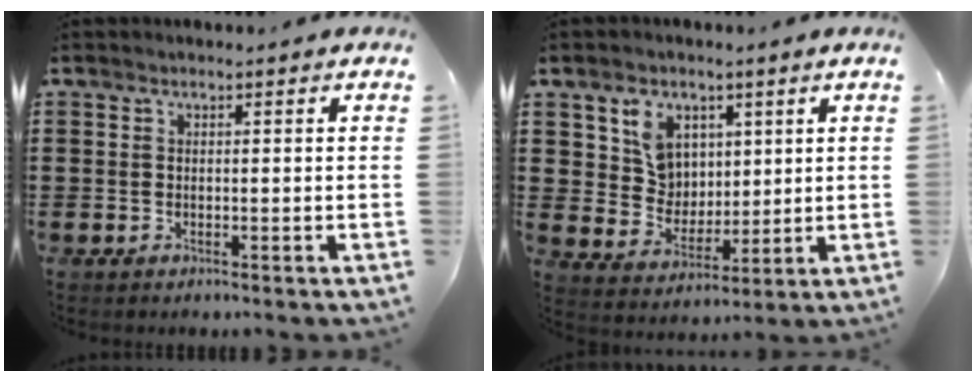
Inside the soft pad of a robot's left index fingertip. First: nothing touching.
{"total": 7.1, "force": [3.3, 5.7, 2.7], "torque": [-0.064, 0.012, 0.060]}